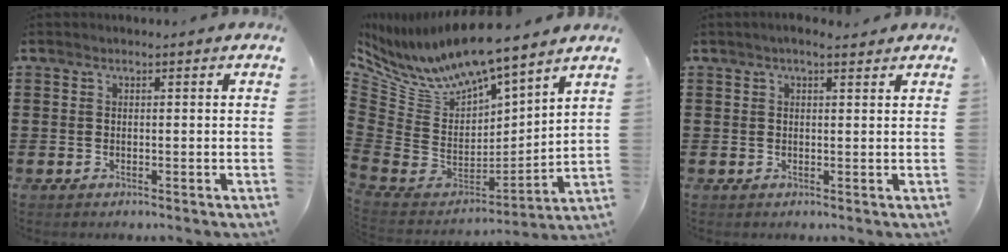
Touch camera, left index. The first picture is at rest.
{"total": 7.5, "force": [6.7, 1.7, 3.0], "torque": [-0.104, -0.063, 0.112]}
{"total": 2.1, "force": [1.6, 0.4, 1.3], "torque": [-0.028, 0.006, 0.029]}